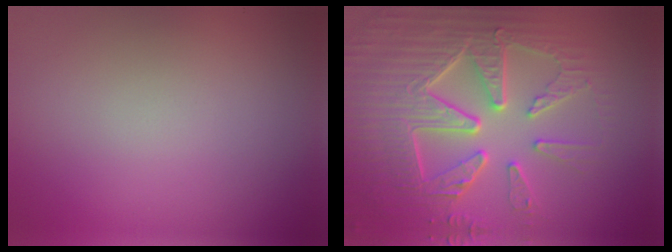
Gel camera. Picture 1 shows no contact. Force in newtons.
{"total": 8.9, "press": 6.5, "slide": 6.1}